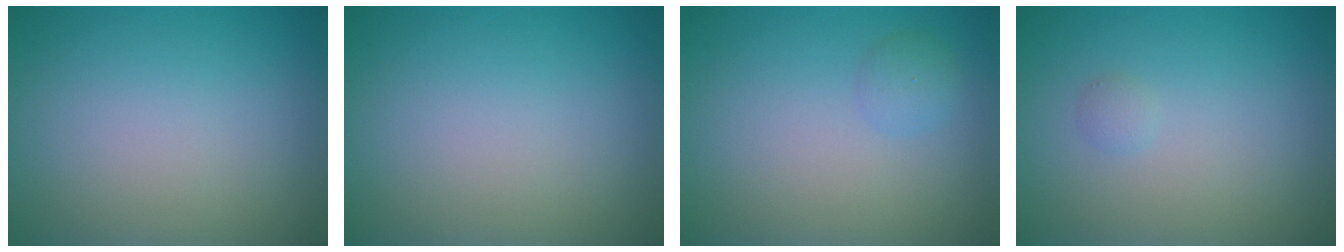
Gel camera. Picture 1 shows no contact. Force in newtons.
{"total": 0.0}
{"total": 1.4, "press": 1.4, "slide": 0.1}
{"total": 0.6, "press": 0.6, "slide": 0.1}